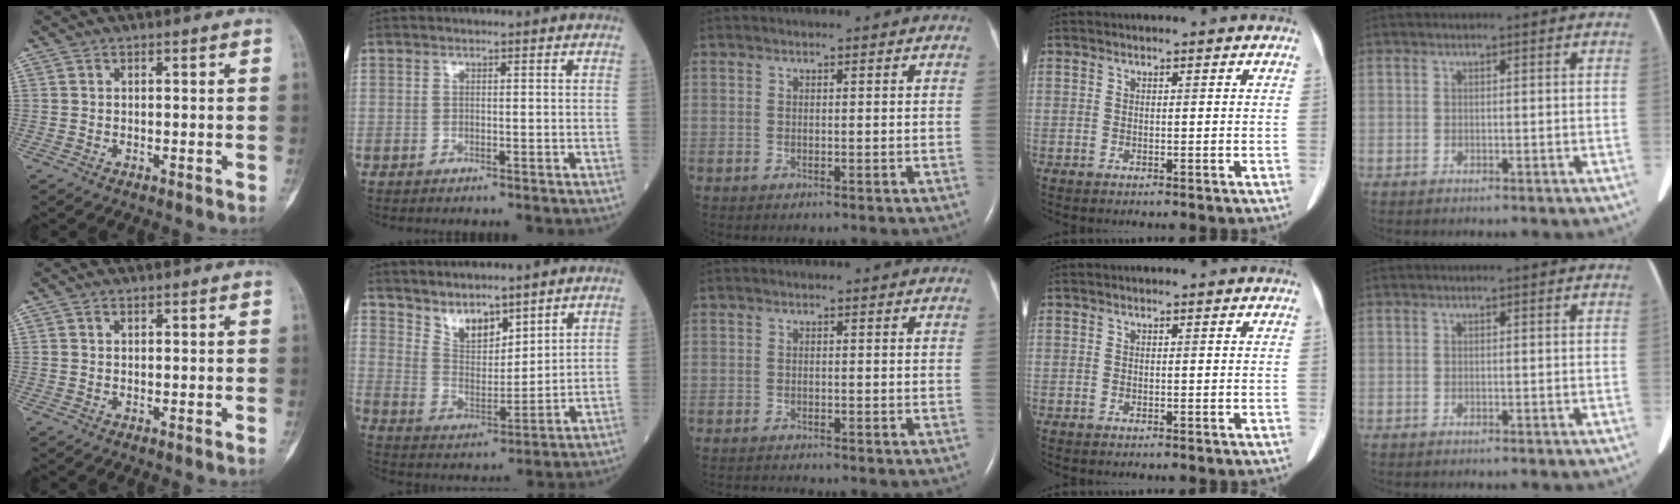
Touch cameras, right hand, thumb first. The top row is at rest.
{"thumb": {"total": 0.7, "force": [0.4, 0.4, 0.3], "torque": [-0.005, -0.001, 0.007]}, "index": {"total": 6.9, "force": [5.7, 2.5, 3.0], "torque": [-0.061, 0.004, 0.123]}, "middle": {"total": 1.5, "force": [-1.4, -0.4, -0.2], "torque": [-0.002, -0.011, -0.026]}}